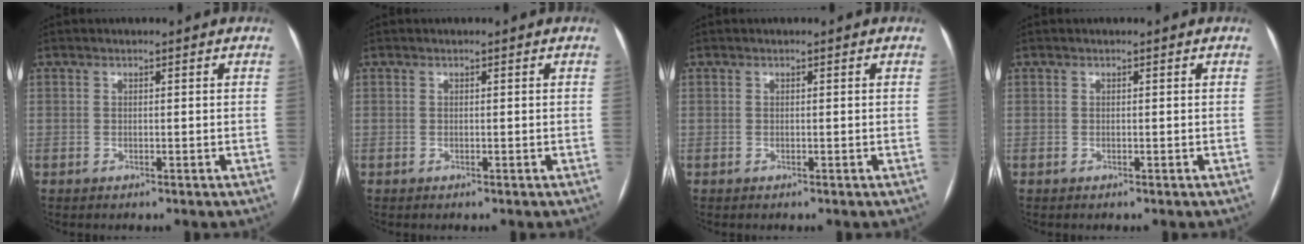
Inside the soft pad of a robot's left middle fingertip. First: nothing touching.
{"total": 0.0}
{"total": 0.0}
{"total": 0.0}